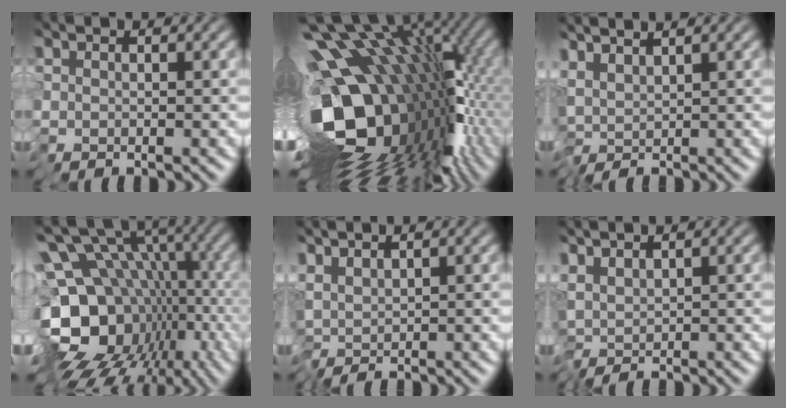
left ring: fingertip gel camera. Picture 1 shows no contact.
{"total": 17.4, "force": [-1.8, 8.8, 14.8], "torque": [-0.238, -0.030, -0.014]}
{"total": 2.1, "force": [1.1, -0.3, 1.7], "torque": [-0.034, 0.014, 0.014]}
{"total": 16.1, "force": [-1.3, 11.2, 11.5], "torque": [-0.176, 0.015, 0.012]}
{"total": 1.7, "force": [0.5, -0.2, 1.6], "torque": [-0.030, 0.010, 0.004]}
{"total": 1.8, "force": [0.5, -0.1, 1.7], "torque": [-0.032, 0.010, 0.003]}